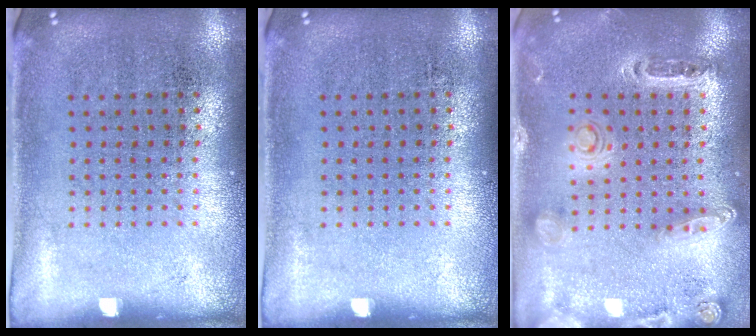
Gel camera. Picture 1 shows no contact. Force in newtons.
{"total": 0.0}
{"total": 1.4, "press": 1.4, "slide": 0.3}